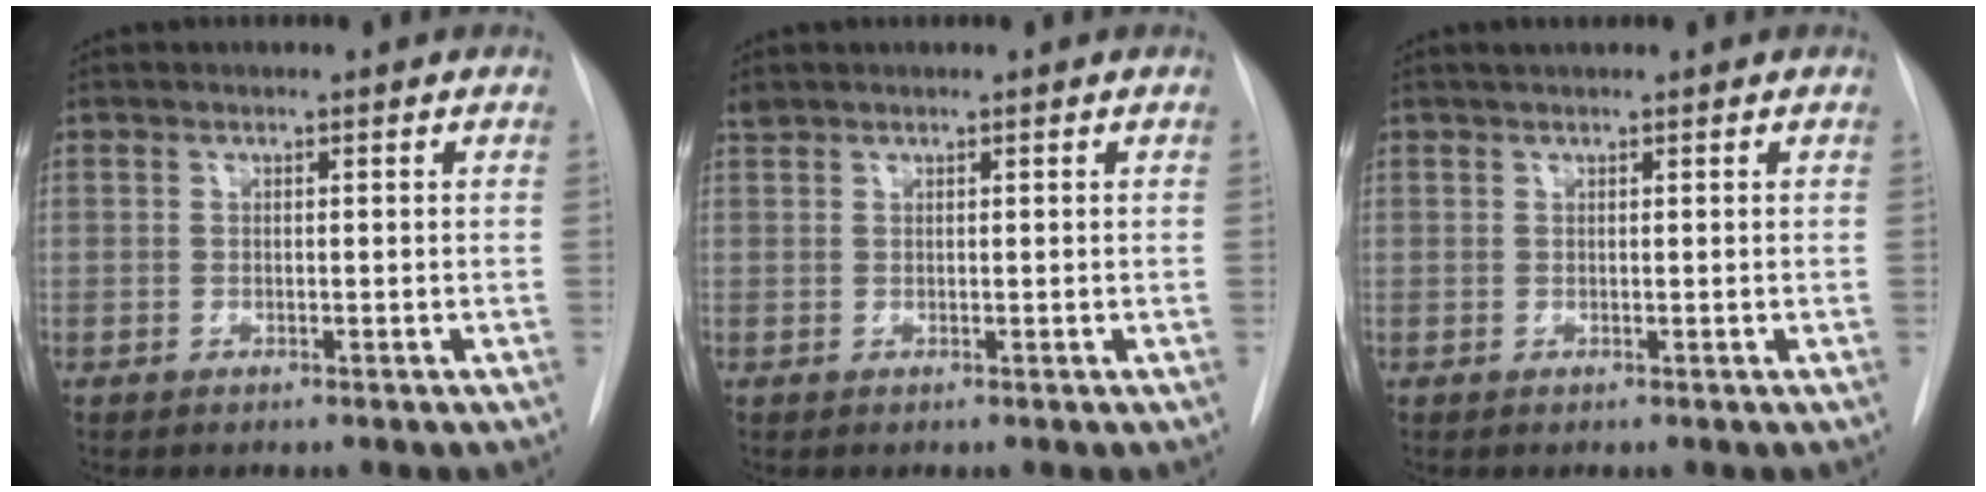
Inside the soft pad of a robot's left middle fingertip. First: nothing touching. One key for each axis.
{"total": 0.7, "fx": 0.7, "fy": 0.1, "fz": -0.1, "tx": -0.008, "ty": 0.010, "tz": 0.018}
{"total": 1.1, "fx": 1.0, "fy": 0.1, "fz": 0.6, "tx": -0.013, "ty": 0.009, "tz": 0.017}